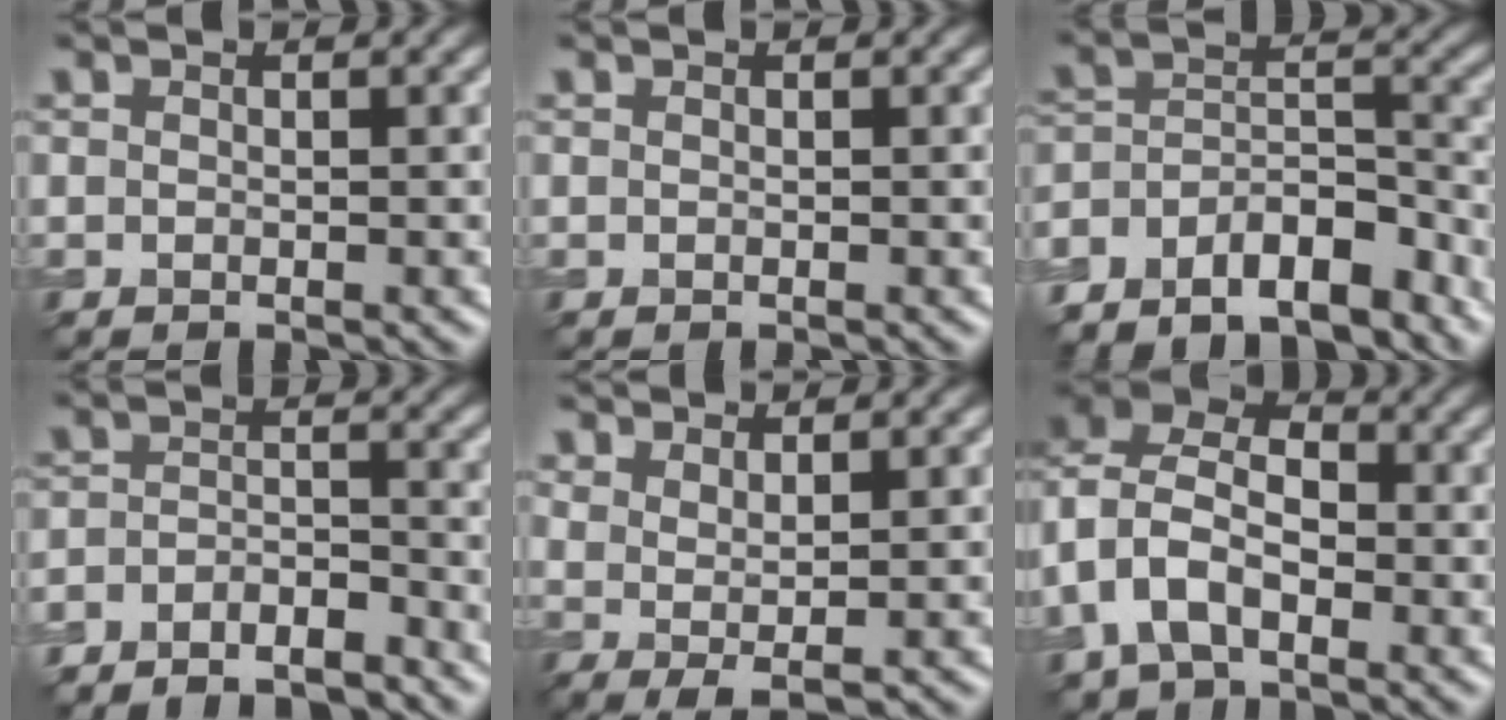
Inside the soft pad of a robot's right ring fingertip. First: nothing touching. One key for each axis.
{"total": 0.0}
{"total": 8.8, "fx": -6.9, "fy": 3.5, "fz": 4.0, "tx": -0.069, "ty": 0.005, "tz": -0.120}
{"total": 4.5, "fx": -4.2, "fy": 0.9, "fz": 1.3, "tx": -0.026, "ty": -0.007, "tz": -0.076}
{"total": 2.3, "fx": 1.3, "fy": 0.6, "fz": 1.8, "tx": -0.030, "ty": -0.008, "tz": 0.026}
{"total": 8.8, "fx": -1.7, "fy": 6.2, "fz": 6.1, "tx": -0.136, "ty": 0.007, "tz": -0.048}